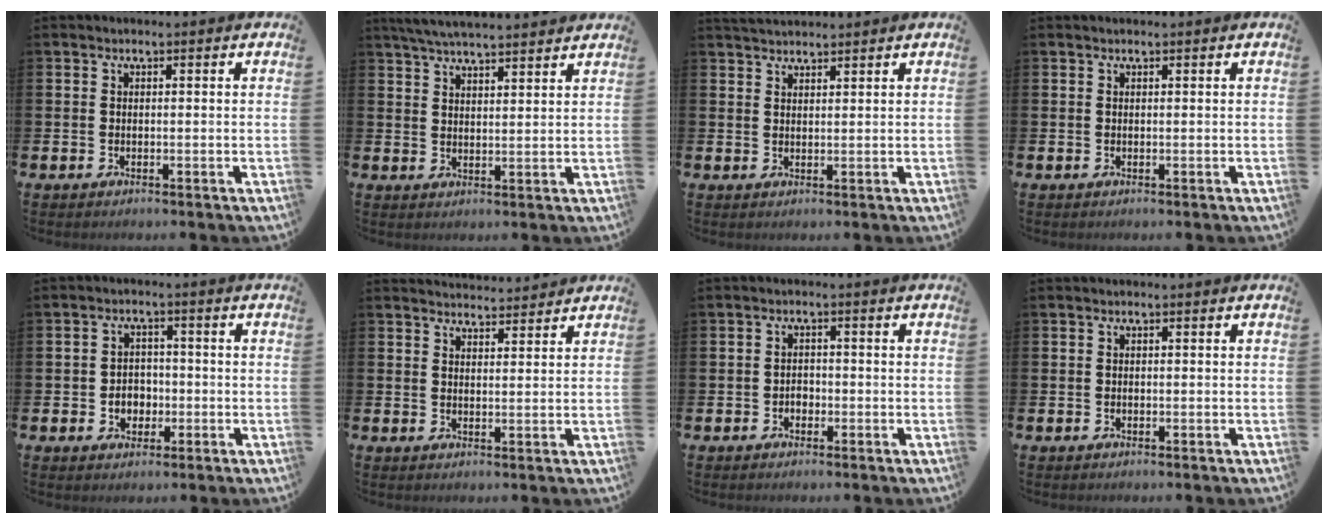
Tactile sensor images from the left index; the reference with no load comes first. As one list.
[{"total": 5.2, "force": [5.0, 0.2, 1.3], "torque": [-0.042, -0.016, 0.092]}, {"total": 2.5, "force": [2.4, 0.4, 0.3], "torque": [-0.006, -0.007, 0.044]}, {"total": 0.0}, {"total": 3.2, "force": [-0.9, 2.8, 1.4], "torque": [-0.011, -0.003, -0.026]}, {"total": 3.3, "force": [3.3, 0.3, -0.1], "torque": [0.003, -0.021, 0.058]}, {"total": 1.5, "force": [-0.7, 1.2, 0.6], "torque": [-0.007, 0.001, -0.017]}, {"total": 0.0}]